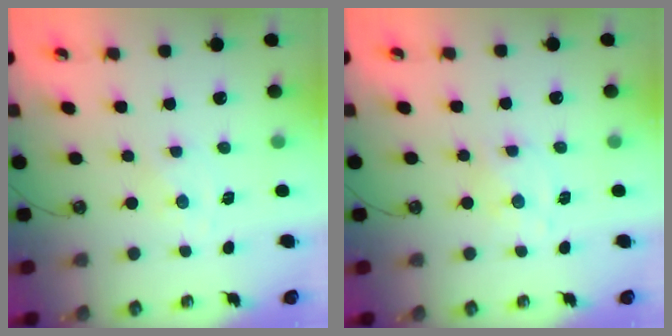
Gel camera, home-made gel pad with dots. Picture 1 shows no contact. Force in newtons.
{"total": 2.4, "press": 2.3, "slide": 0.5}